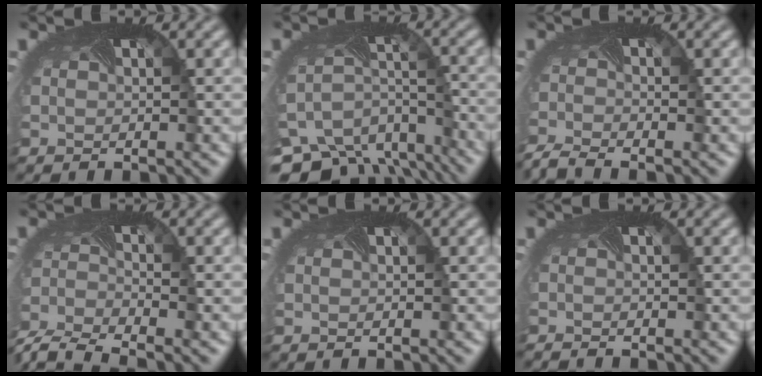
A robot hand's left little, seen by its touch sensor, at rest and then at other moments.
{"total": 12.1, "force": [-9.9, 5.6, 4.1], "torque": [-0.076, -0.025, -0.126]}
{"total": 3.1, "force": [-2.9, 0.2, 0.9], "torque": [-0.026, -0.020, -0.064]}
{"total": 6.7, "force": [-6.1, 1.5, 2.5], "torque": [-0.070, -0.041, -0.109]}
{"total": 0.0}
{"total": 1.1, "force": [-1.1, -0.3, 0.0], "torque": [-0.003, -0.013, -0.018]}